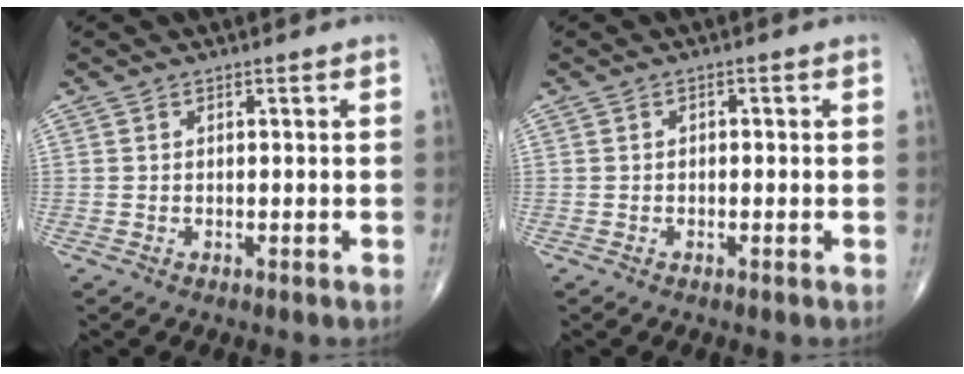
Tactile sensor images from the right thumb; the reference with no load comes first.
{"total": 0.7, "force": [-0.1, 0.5, 0.4], "torque": [0.000, 0.003, -0.006]}